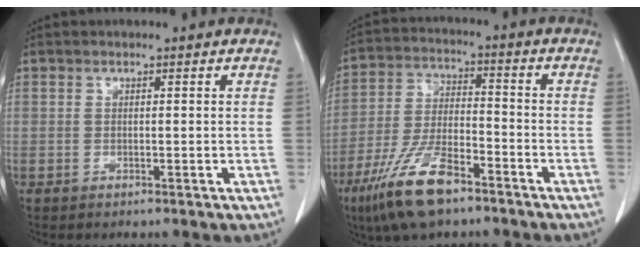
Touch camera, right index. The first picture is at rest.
{"total": 12.4, "force": [-8.0, 3.5, 8.7], "torque": [-0.179, -0.016, -0.147]}